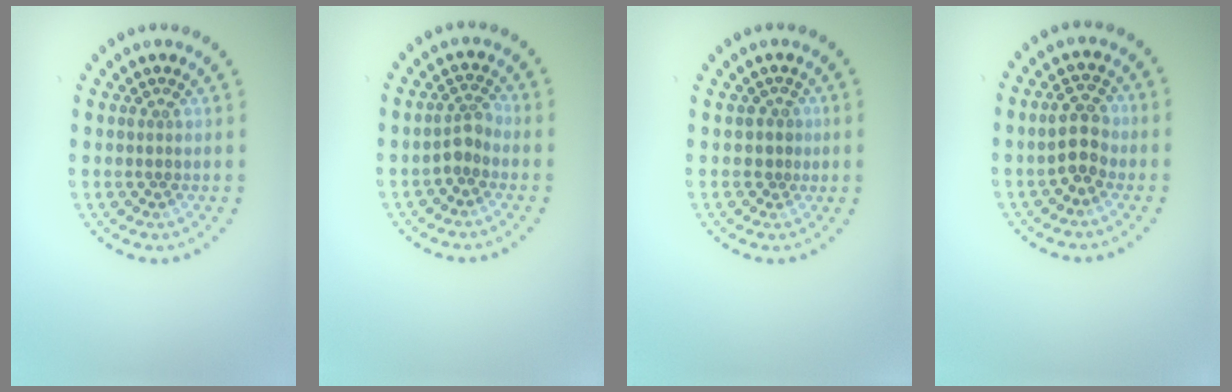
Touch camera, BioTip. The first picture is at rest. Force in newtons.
{"total": 1.8, "press": 1.5, "slide": 1.0}
{"total": 0.9, "press": 0.6, "slide": 0.7}
{"total": 2.9, "press": 2.8, "slide": 0.7}